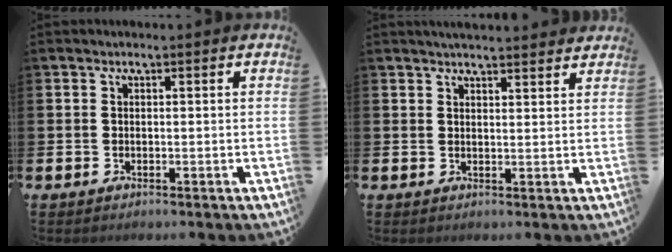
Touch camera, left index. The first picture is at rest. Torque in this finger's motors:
{"motor_torque": [0.66, -0.77, 0.14, 0.02]}